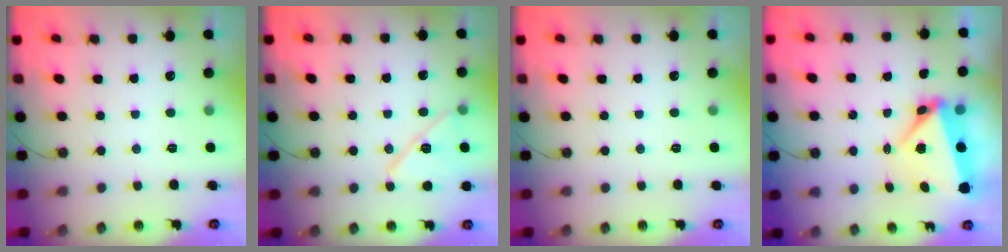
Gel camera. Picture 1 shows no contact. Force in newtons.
{"total": 12.7, "press": 12.7, "slide": 1.4}
{"total": 1.7, "press": 0.9, "slide": 1.5}
{"total": 6.3, "press": 6.2, "slide": 1.0}